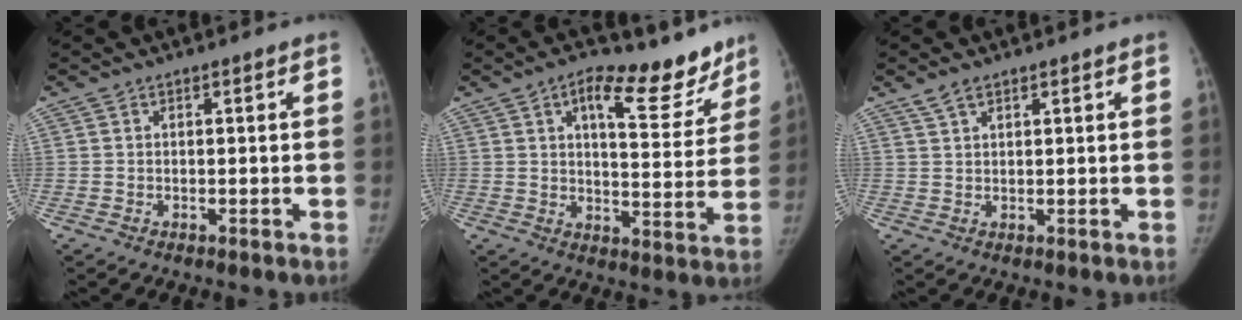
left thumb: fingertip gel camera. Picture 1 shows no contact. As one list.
[{"total": 14.3, "force": [9.6, 6.3, 8.5], "torque": [-0.061, -0.046, 0.136]}, {"total": 2.4, "force": [1.8, 0.9, 1.2], "torque": [-0.025, 0.002, 0.038]}]